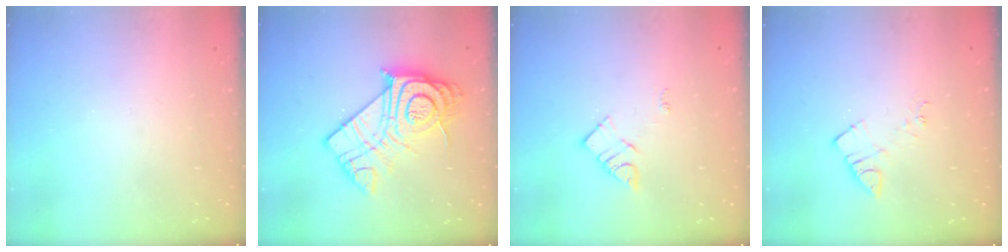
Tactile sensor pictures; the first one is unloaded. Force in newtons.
{"total": 20.8, "press": 20.7, "slide": 1.6}
{"total": 7.4, "press": 7.4, "slide": 0.2}
{"total": 5.2, "press": 5.2, "slide": 0.7}